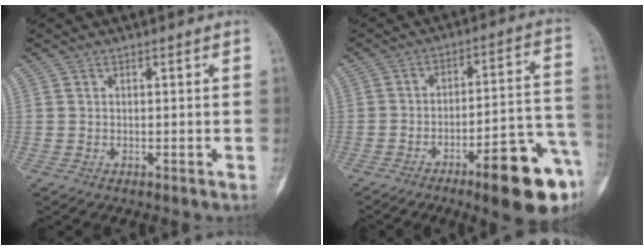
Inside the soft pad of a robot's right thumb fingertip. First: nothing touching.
{"total": 17.5, "force": [-8.9, 3.9, 14.6], "torque": [-0.154, 0.061, -0.121]}